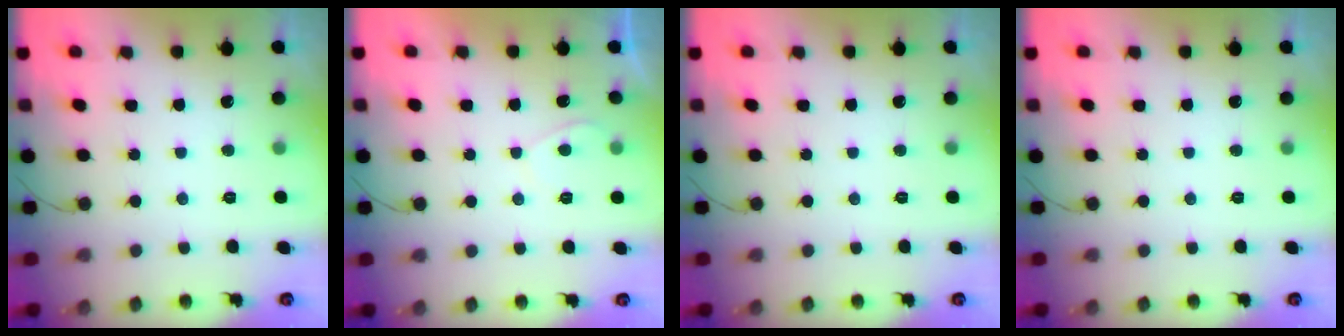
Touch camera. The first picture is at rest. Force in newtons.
{"total": 1.1, "press": 1.0, "slide": 0.5}
{"total": 0.0}
{"total": 0.0}